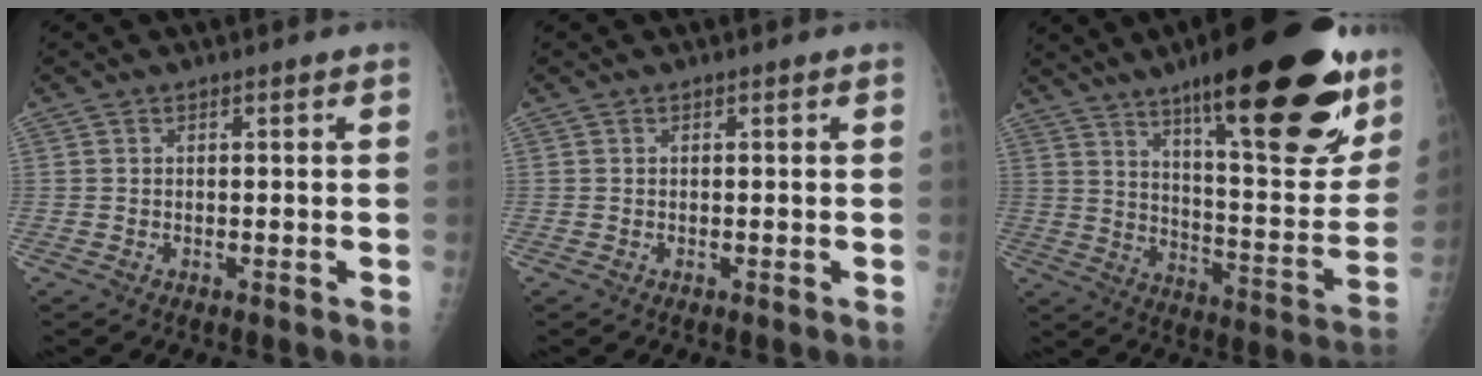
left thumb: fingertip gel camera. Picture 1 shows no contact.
{"total": 0.0}
{"total": 30.0, "force": [17.5, 7.8, 23.1], "torque": [-0.298, -0.067, 0.264]}